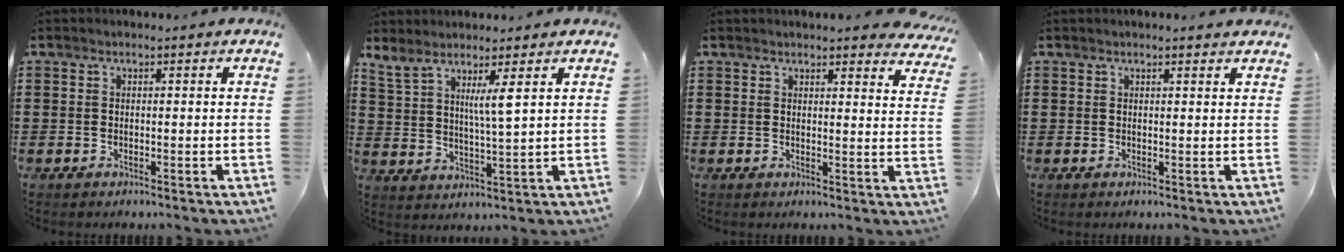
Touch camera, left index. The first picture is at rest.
{"total": 5.6, "force": [3.7, 0.2, 4.2], "torque": [-0.086, -0.015, 0.062]}
{"total": 3.2, "force": [3.1, 0.1, 0.7], "torque": [-0.016, -0.013, 0.055]}
{"total": 1.0, "force": [0.9, 0.0, 0.4], "torque": [-0.009, 0.000, 0.018]}